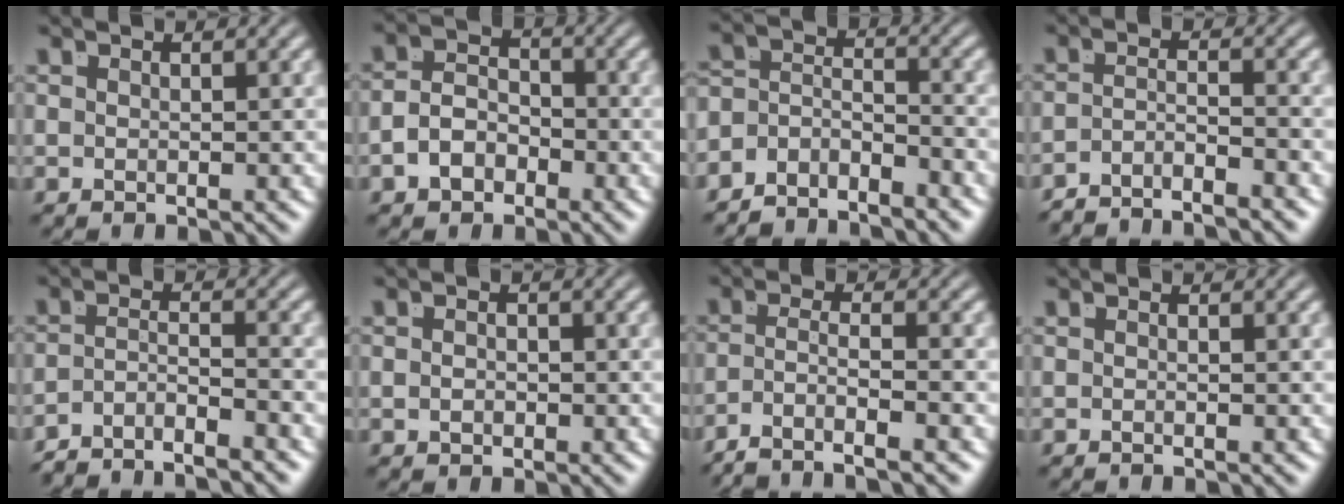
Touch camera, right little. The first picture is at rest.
{"total": 5.2, "force": [-2.1, 4.1, 2.4], "torque": [-0.038, -0.012, -0.036]}
{"total": 6.0, "force": [-2.5, 4.7, 2.7], "torque": [-0.047, -0.016, -0.055]}
{"total": 4.4, "force": [-4.2, 0.5, 1.2], "torque": [-0.012, -0.018, -0.065]}
{"total": 5.3, "force": [-4.6, 1.7, 1.9], "torque": [-0.029, -0.020, -0.075]}
{"total": 0.7, "force": [-0.6, -0.1, 0.4], "torque": [-0.010, -0.009, -0.004]}
{"total": 5.6, "force": [-4.4, 1.7, 3.0], "torque": [-0.061, -0.031, -0.061]}
{"total": 0.6, "force": [-0.5, -0.4, 0.2], "torque": [-0.002, 0.000, -0.008]}